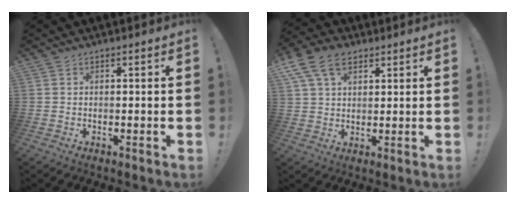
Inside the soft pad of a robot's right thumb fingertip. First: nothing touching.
{"total": 10.7, "force": [5.5, 6.9, 6.1], "torque": [-0.106, -0.009, 0.108]}